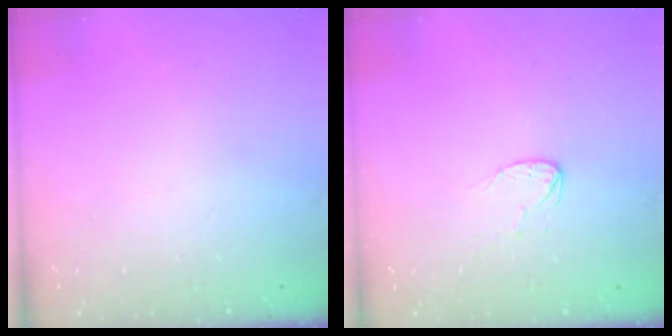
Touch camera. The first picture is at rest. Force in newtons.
{"total": 4.4, "press": 4.4, "slide": 0.3}